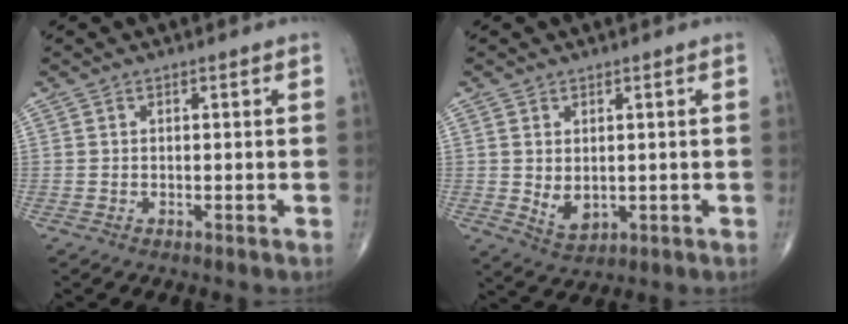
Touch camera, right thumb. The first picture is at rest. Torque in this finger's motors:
{"motor_torque": [-0.50, 0.54, 0.28, 0.42, 0.16]}